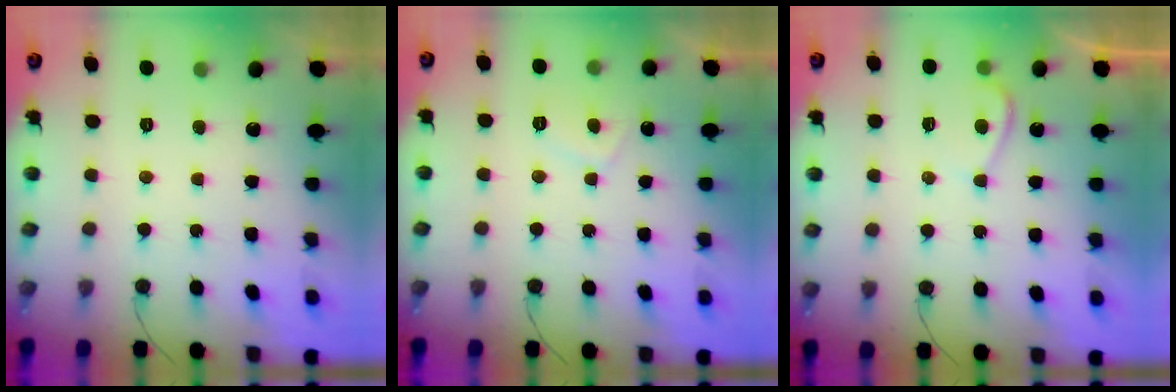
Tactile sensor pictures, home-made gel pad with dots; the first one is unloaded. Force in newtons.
{"total": 2.8, "press": 2.7, "slide": 0.6}
{"total": 4.0, "press": 3.9, "slide": 0.6}